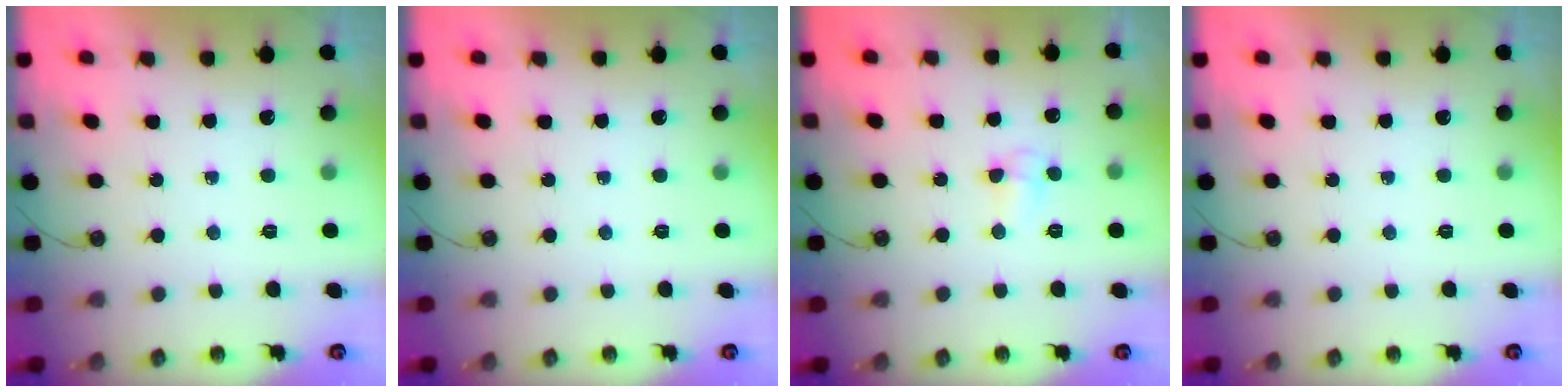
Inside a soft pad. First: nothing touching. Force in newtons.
{"total": 0.0}
{"total": 4.9, "press": 4.8, "slide": 0.5}
{"total": 0.0}